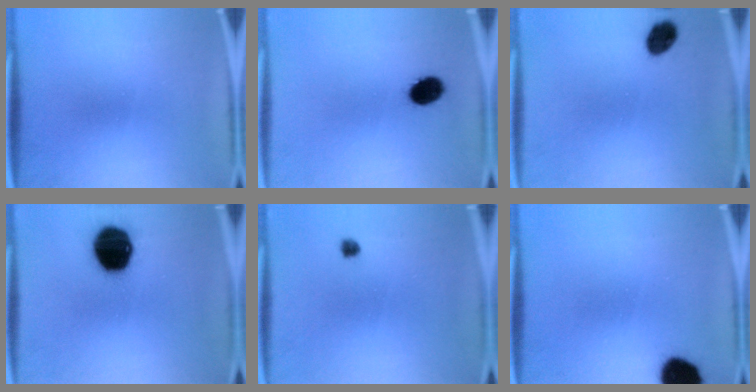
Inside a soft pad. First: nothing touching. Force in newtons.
{"total": 6.2}
{"total": 5.3}
{"total": 17.5}
{"total": 1.2}
{"total": 10.6}